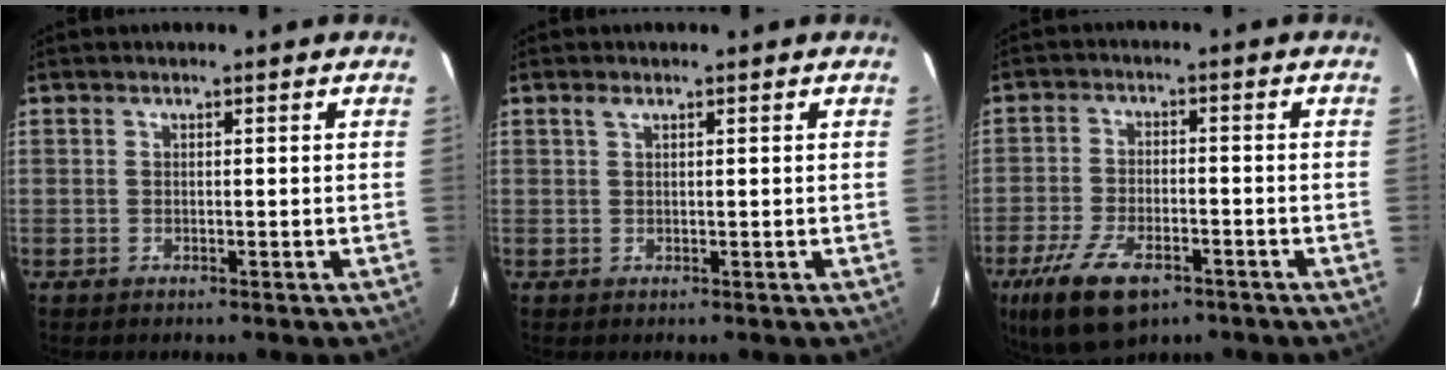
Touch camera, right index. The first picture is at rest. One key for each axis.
{"total": 0.8, "fx": 0.5, "fy": 0.3, "fz": 0.5, "tx": -0.010, "ty": 0.003, "tz": 0.009}
{"total": 13.1, "fx": -8.0, "fy": 5.9, "fz": 8.5, "tx": -0.194, "ty": -0.027, "tz": -0.141}